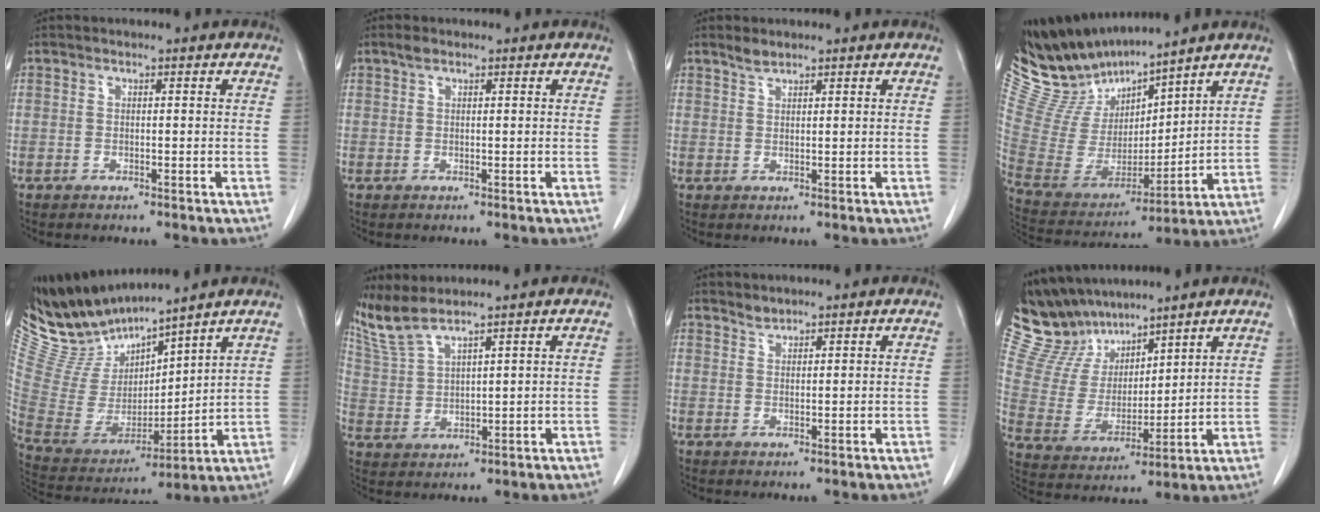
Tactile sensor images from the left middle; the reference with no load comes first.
{"total": 1.0, "force": [0.8, 0.4, 0.5], "torque": [-0.012, 0.008, 0.015]}
{"total": 1.5, "force": [1.4, 0.3, 0.4], "torque": [-0.011, 0.000, 0.029]}
{"total": 13.5, "force": [12.9, 1.7, 3.6], "torque": [-0.095, -0.006, 0.269]}
{"total": 12.0, "force": [11.7, 0.4, 2.6], "torque": [-0.082, -0.006, 0.256]}
{"total": 5.6, "force": [5.2, -0.2, 2.1], "torque": [-0.063, 0.001, 0.122]}
{"total": 1.2, "force": [1.2, 0.2, -0.1], "torque": [0.001, -0.003, 0.023]}
{"total": 12.3, "force": [11.1, 4.4, 2.9], "torque": [-0.082, 0.020, 0.227]}